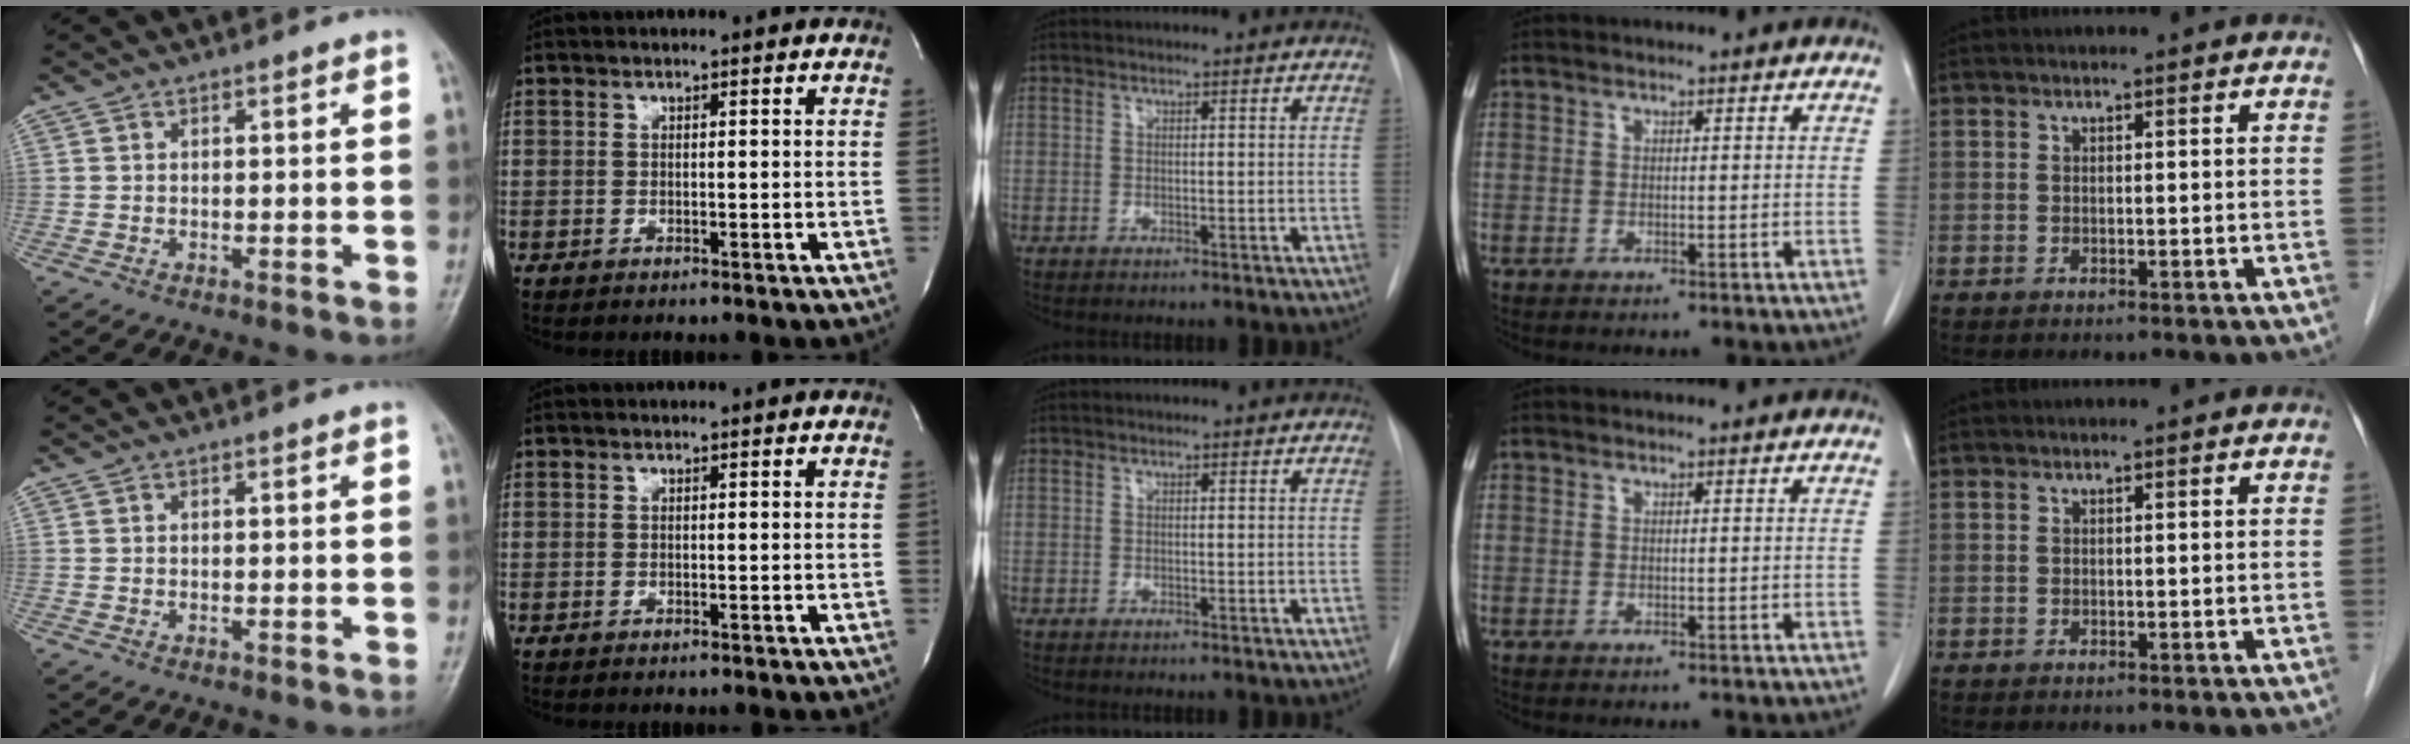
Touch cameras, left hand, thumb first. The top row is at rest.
{}